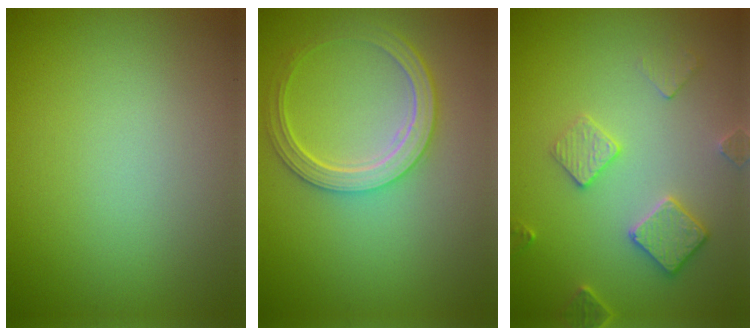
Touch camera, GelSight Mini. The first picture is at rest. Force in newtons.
{"total": 4.9, "press": 3.9, "slide": 3.0}
{"total": 3.4, "press": 3.1, "slide": 1.3}